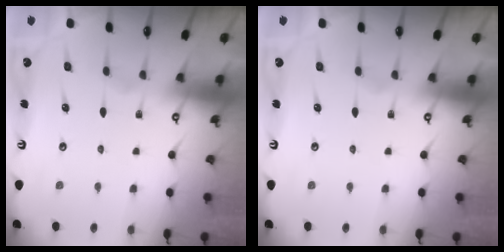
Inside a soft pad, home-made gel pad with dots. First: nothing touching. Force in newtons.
{"total": 0.0}